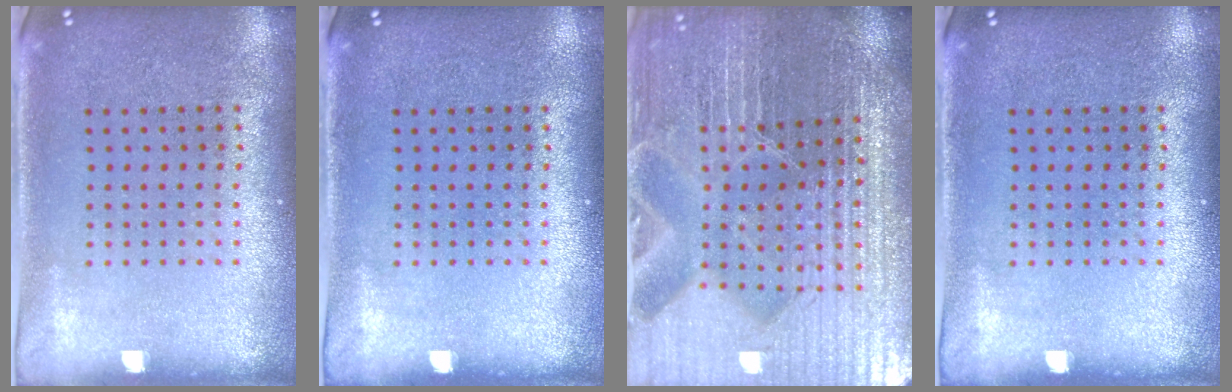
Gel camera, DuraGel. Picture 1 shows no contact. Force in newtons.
{"total": 0.0}
{"total": 5.5, "press": 5.1, "slide": 1.9}
{"total": 0.0}